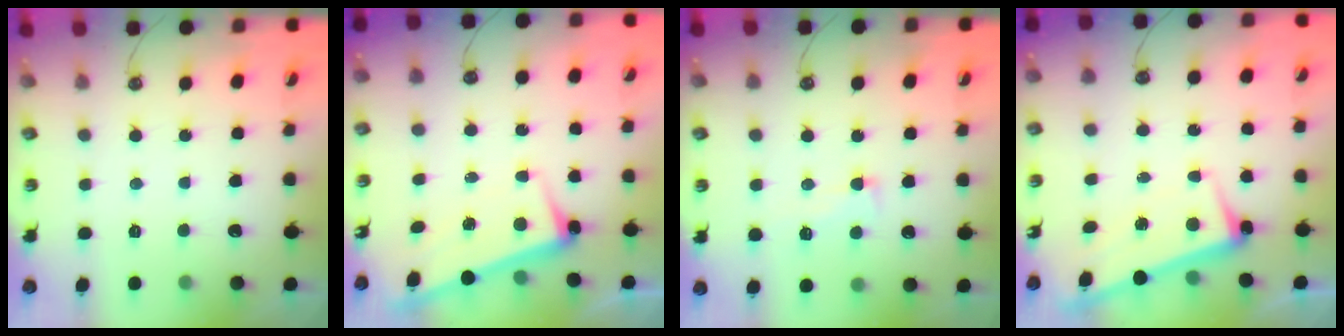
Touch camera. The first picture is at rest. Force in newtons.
{"total": 2.4, "press": 2.3, "slide": 0.7}
{"total": 3.2, "press": 2.7, "slide": 1.7}
{"total": 2.2, "press": 2.1, "slide": 0.5}